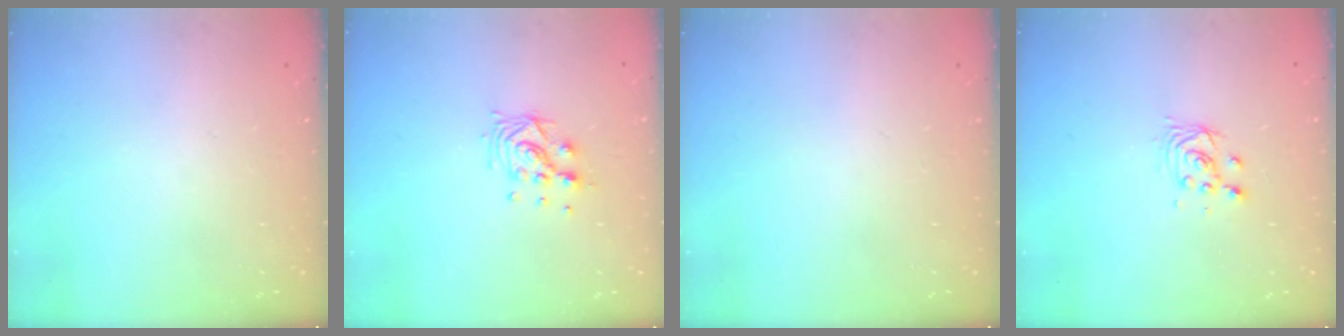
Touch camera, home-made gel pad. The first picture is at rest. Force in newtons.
{"total": 8.4, "press": 8.4, "slide": 0.3}
{"total": 0.0}
{"total": 3.1, "press": 3.1, "slide": 0.2}